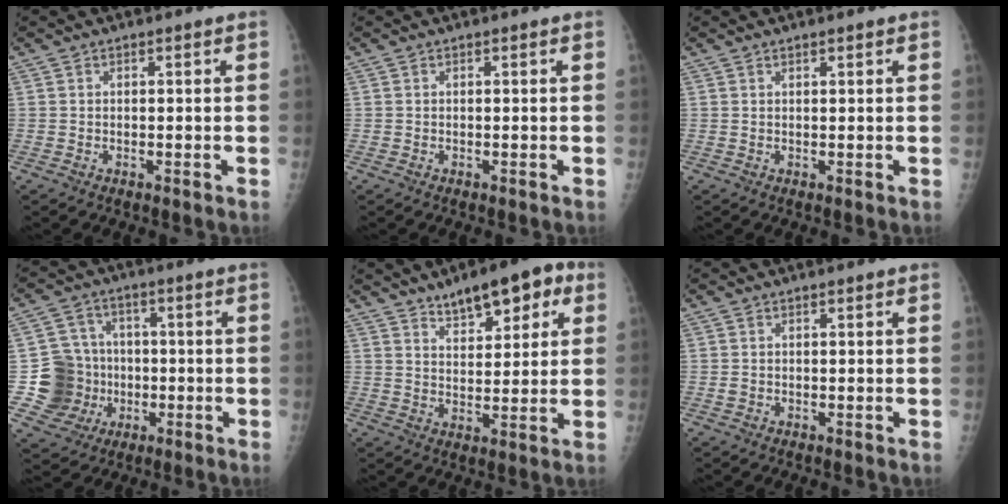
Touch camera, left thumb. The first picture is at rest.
{"total": 0.0}
{"total": 0.9, "force": [0.7, 0.1, 0.6], "torque": [-0.008, -0.002, 0.011]}
{"total": 10.8, "force": [-1.3, 10.4, 2.4], "torque": [-0.003, 0.016, -0.018]}
{"total": 11.3, "force": [6.5, 4.9, 7.9], "torque": [-0.079, -0.016, 0.097]}
{"total": 0.6, "force": [0.2, 0.4, 0.4], "torque": [-0.006, 0.004, 0.006]}